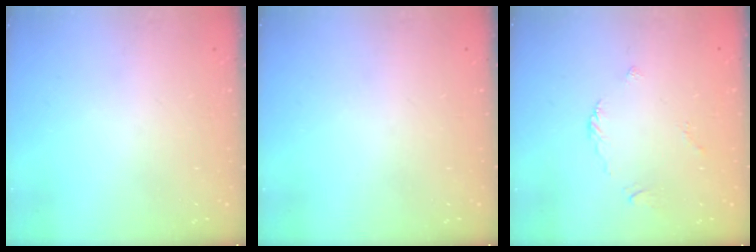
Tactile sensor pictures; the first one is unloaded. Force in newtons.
{"total": 0.0}
{"total": 2.7, "press": 2.6, "slide": 0.6}